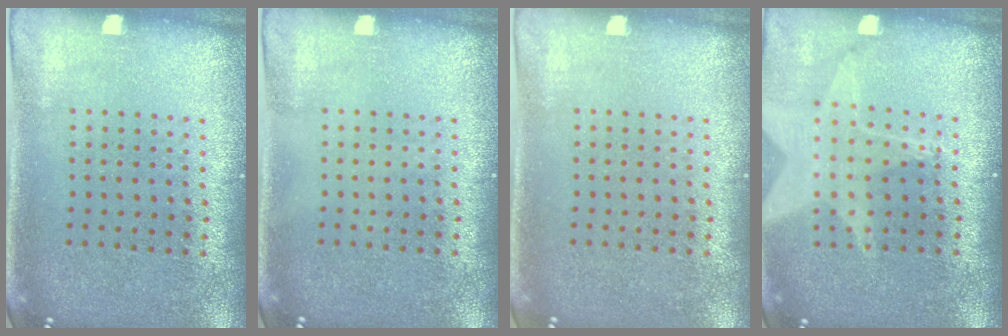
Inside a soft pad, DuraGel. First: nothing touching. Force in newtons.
{"total": 0.0}
{"total": 0.0}
{"total": 1.4, "press": 1.4, "slide": 0.3}